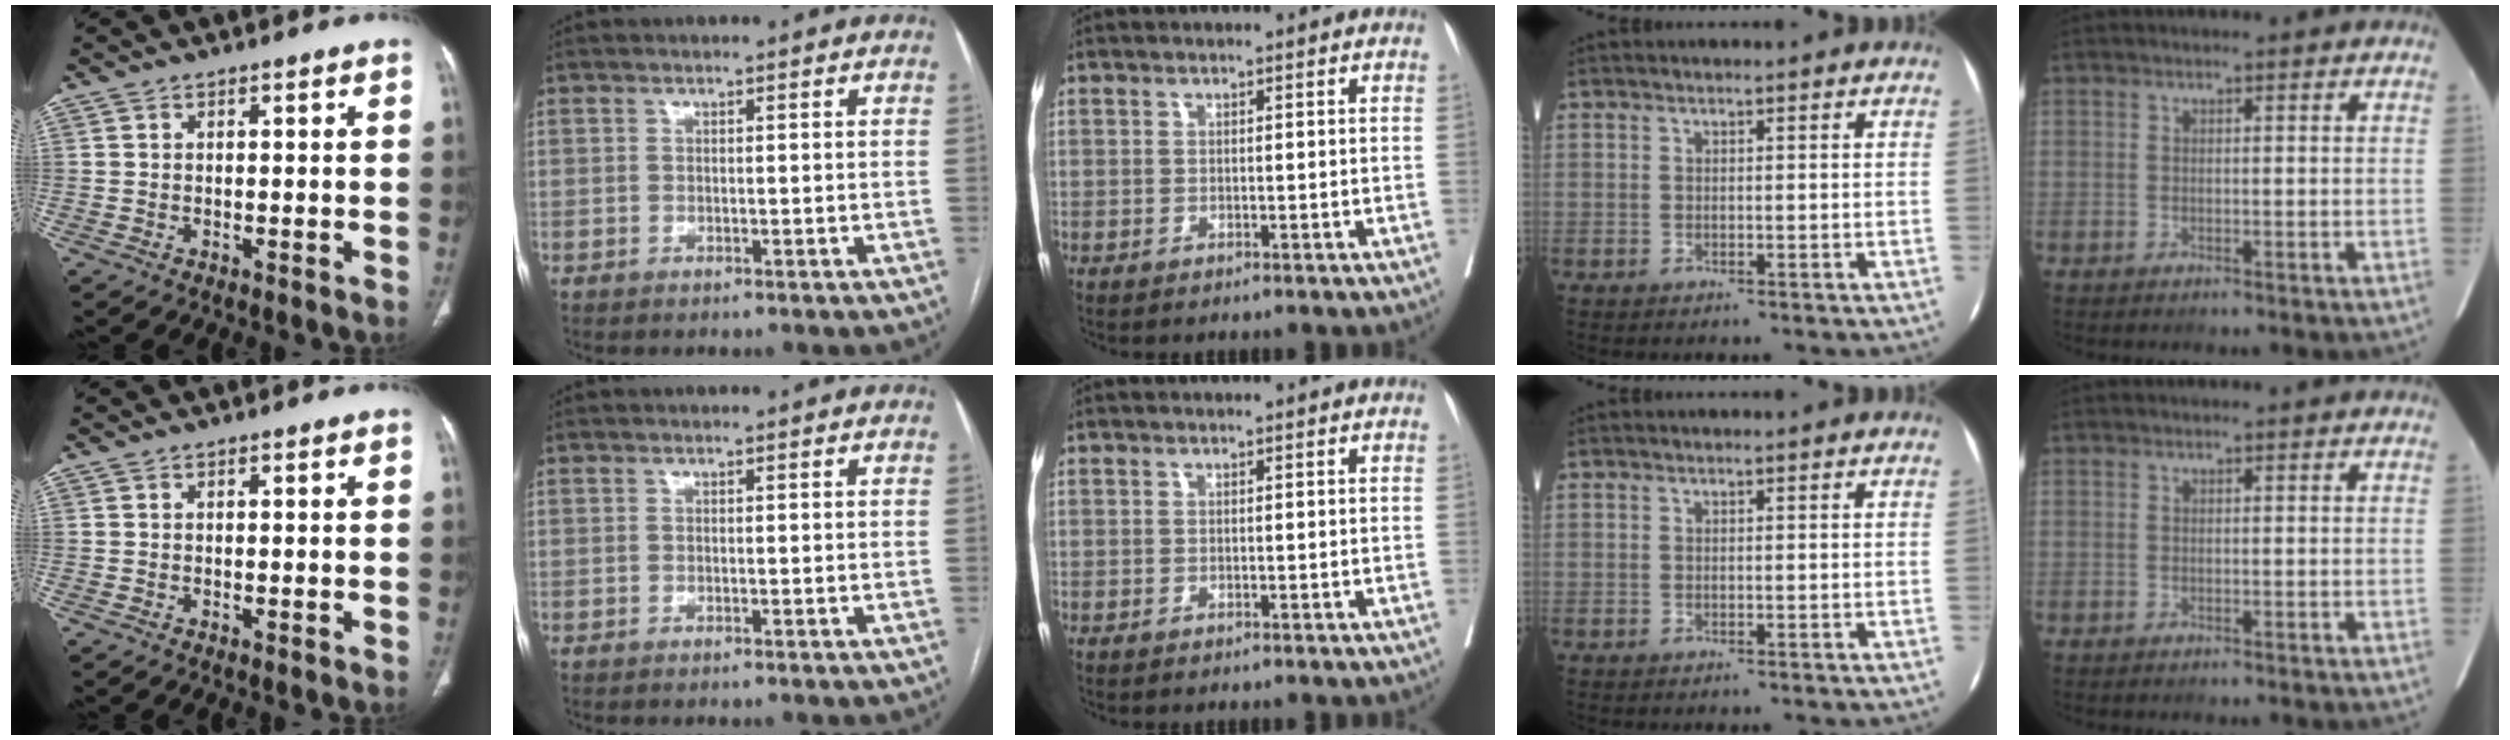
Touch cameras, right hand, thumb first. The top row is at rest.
{}